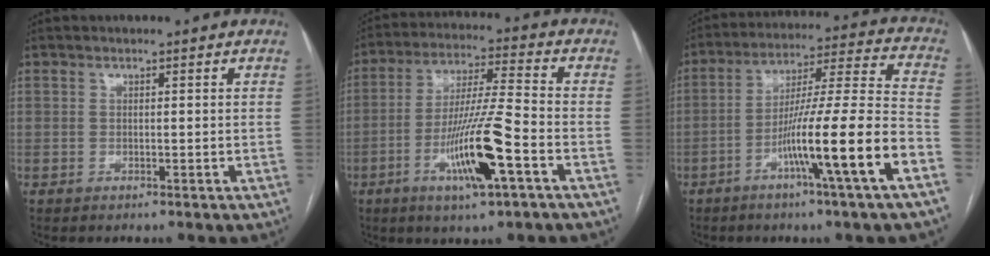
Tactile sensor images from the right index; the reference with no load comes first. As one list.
[{"total": 13.2, "force": [-5.1, 0.4, 12.2], "torque": [-0.233, -0.009, -0.092]}, {"total": 16.5, "force": [-7.1, -1.4, 14.8], "torque": [-0.247, -0.004, -0.120]}]